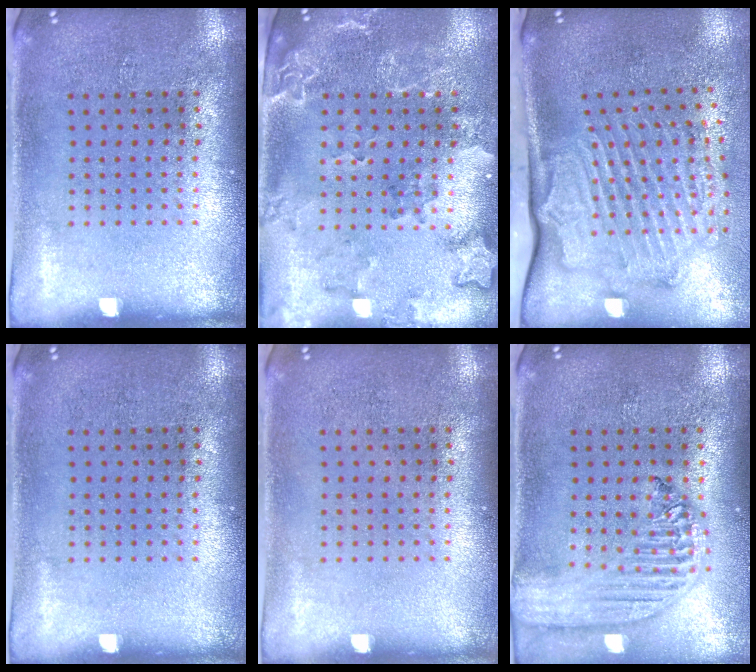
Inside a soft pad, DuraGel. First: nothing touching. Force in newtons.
{"total": 2.0, "press": 1.9, "slide": 0.7}
{"total": 2.4, "press": 2.2, "slide": 0.9}
{"total": 0.0}
{"total": 0.0}
{"total": 2.3, "press": 2.0, "slide": 1.2}